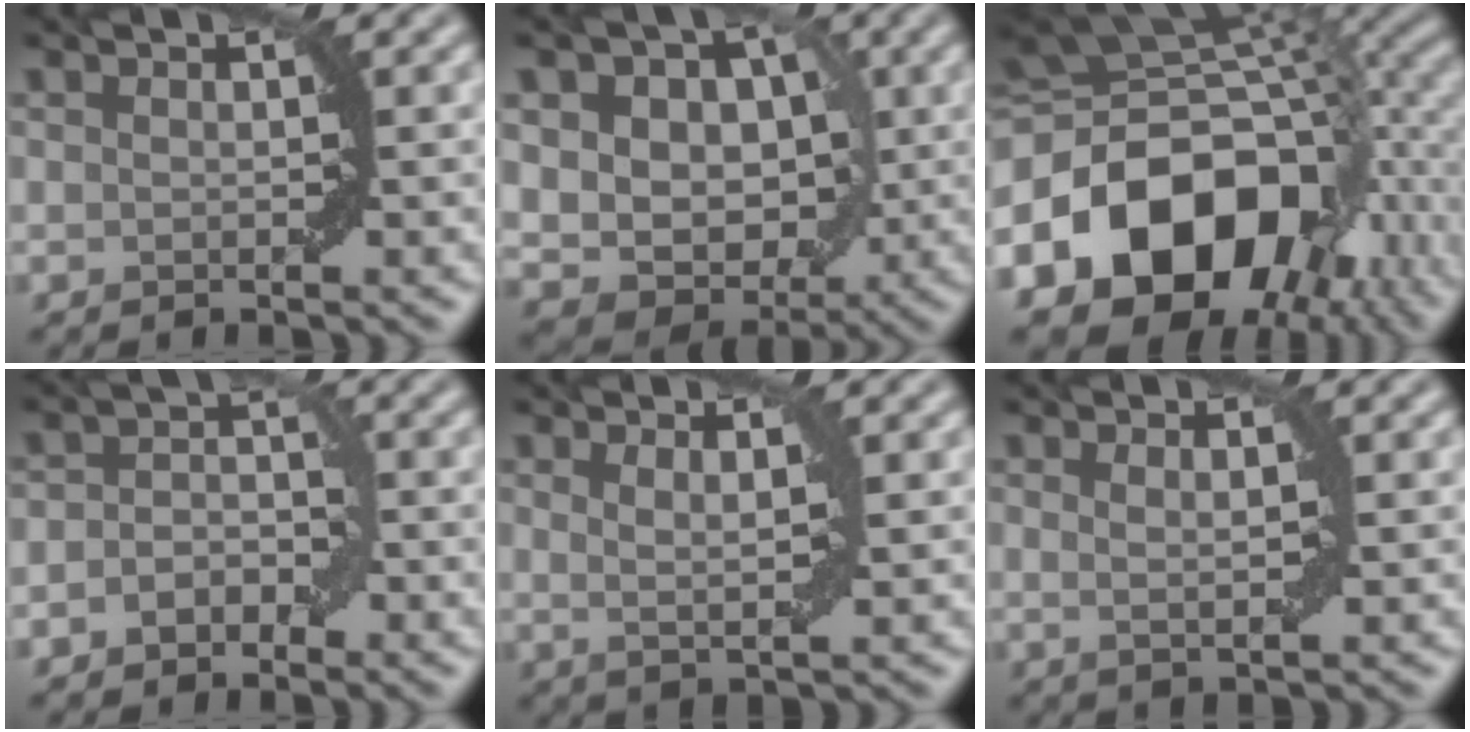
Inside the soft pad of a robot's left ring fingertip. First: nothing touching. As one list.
[{"total": 11.0, "force": [2.2, 8.6, 6.5], "torque": [-0.055, 0.032, 0.014]}, {"total": 17.2, "force": [-5.7, 12.5, 10.4], "torque": [-0.194, -0.013, -0.096]}, {"total": 2.6, "force": [-1.2, 1.9, 1.3], "torque": [-0.020, 0.007, -0.024]}, {"total": 2.1, "force": [0.9, 0.5, 1.8], "torque": [-0.027, -0.003, 0.016]}, {"total": 1.5, "force": [0.5, 0.3, 1.4], "torque": [-0.022, -0.001, 0.008]}]